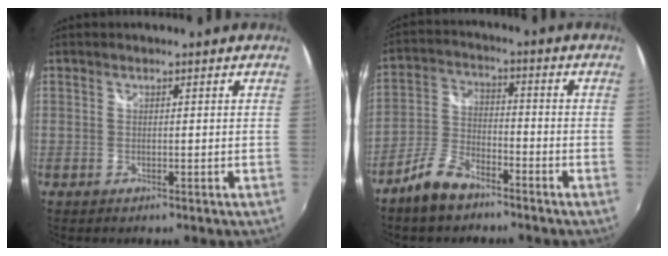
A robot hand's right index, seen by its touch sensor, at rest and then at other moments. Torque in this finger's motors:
{"motor_torque": [0.58, -0.46, 0.20, 0.03]}